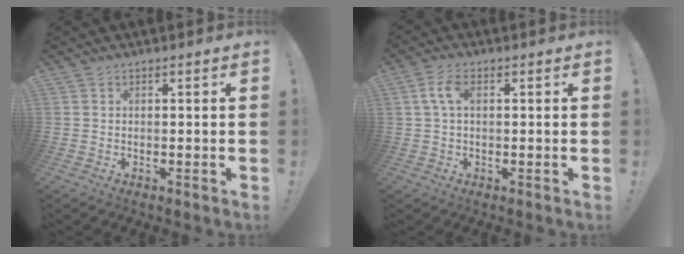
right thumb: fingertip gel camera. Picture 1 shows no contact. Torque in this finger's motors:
{"motor_torque": [0.07, 0.12, -0.03, 0.09, 0.09]}